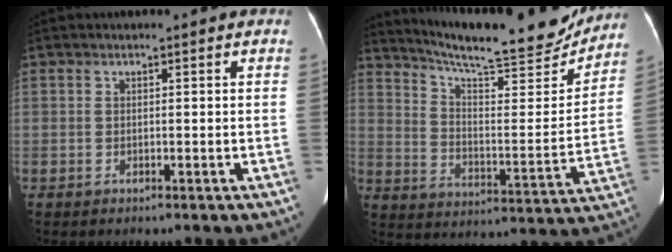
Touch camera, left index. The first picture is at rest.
{"total": 22.1, "force": [20.1, 2.5, 9.0], "torque": [-0.150, -0.034, 0.282]}